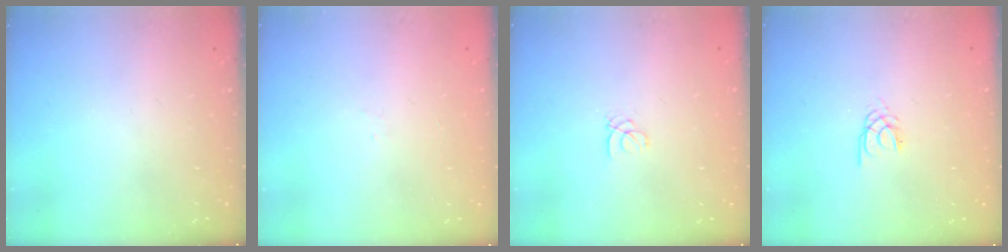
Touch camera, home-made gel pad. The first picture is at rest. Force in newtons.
{"total": 1.6, "press": 1.5, "slide": 0.4}
{"total": 1.0, "press": 1.0, "slide": 0.1}
{"total": 1.7, "press": 1.7, "slide": 0.3}